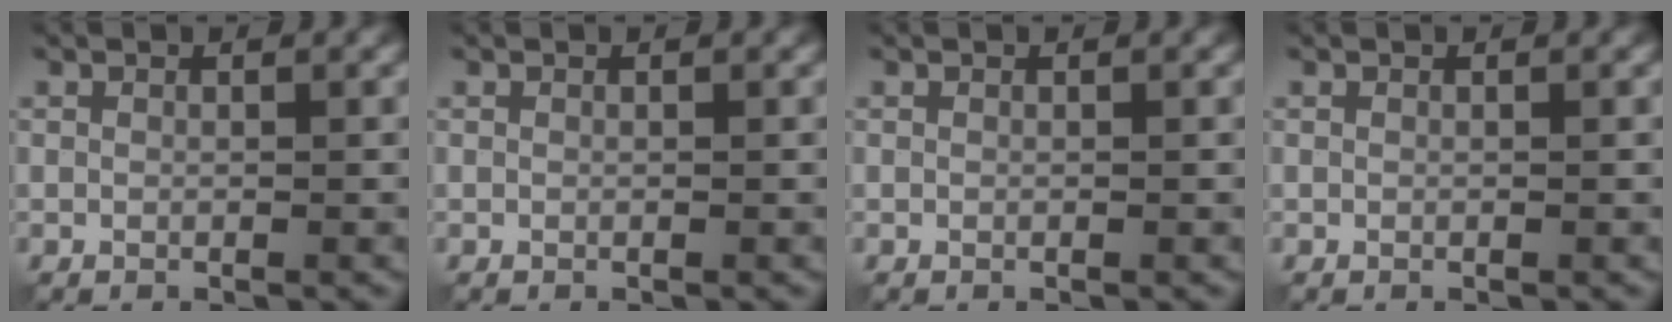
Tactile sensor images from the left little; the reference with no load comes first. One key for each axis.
{"total": 0.0}
{"total": 0.0}
{"total": 0.0}